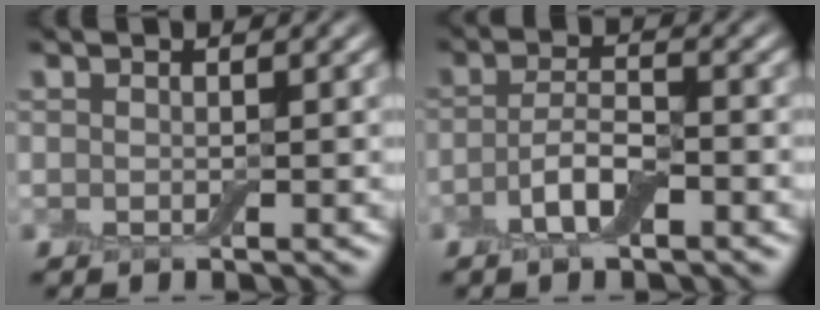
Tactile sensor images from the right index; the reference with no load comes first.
{"total": 3.4, "force": [-1.4, 1.2, 2.8], "torque": [-0.060, 0.004, -0.033]}